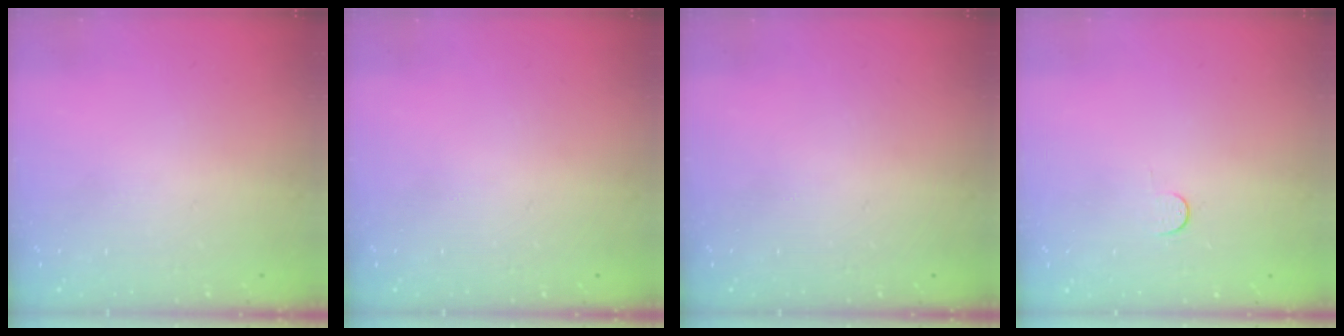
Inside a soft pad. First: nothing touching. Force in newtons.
{"total": 0.0}
{"total": 0.0}
{"total": 2.8, "press": 2.8, "slide": 0.4}